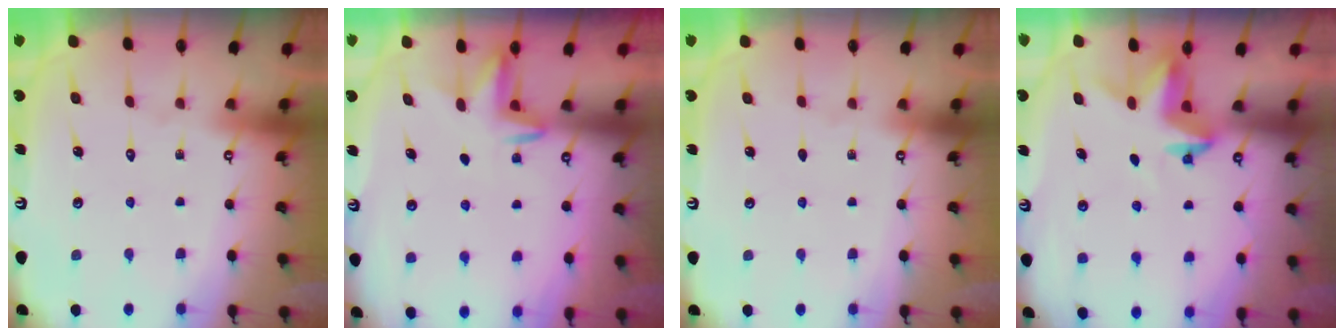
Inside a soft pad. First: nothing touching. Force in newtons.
{"total": 2.6, "press": 2.6, "slide": 0.4}
{"total": 0.0}
{"total": 3.2, "press": 3.2, "slide": 0.1}